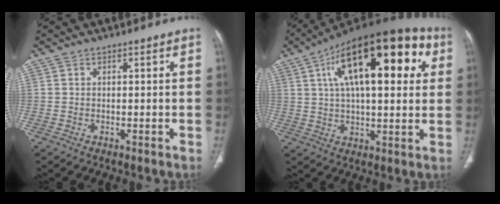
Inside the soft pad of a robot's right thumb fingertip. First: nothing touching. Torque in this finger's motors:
{"motor_torque": [0.14, 4.86, 2.32, 0.45, 0.73]}